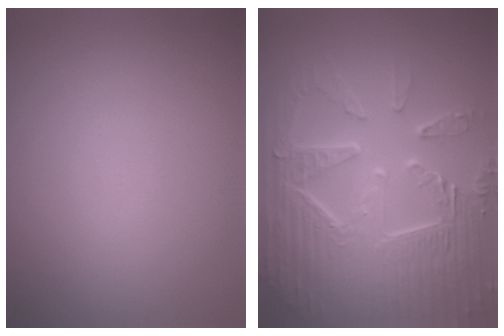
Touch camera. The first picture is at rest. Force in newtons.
{"total": 9.6, "press": 6.5, "slide": 7.0}